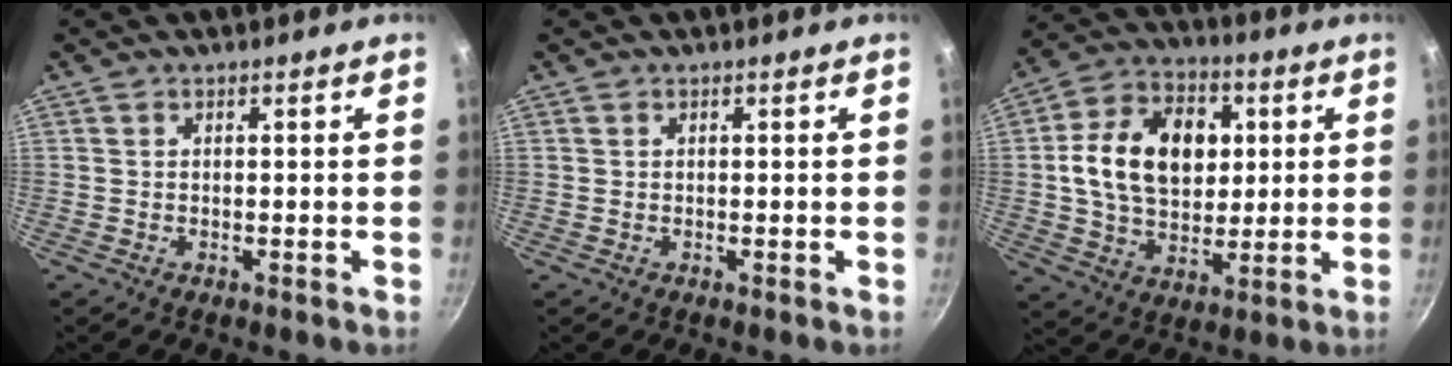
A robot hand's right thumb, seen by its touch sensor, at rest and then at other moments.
{"total": 0.0}
{"total": 18.3, "force": [3.0, 13.0, 12.5], "torque": [-0.179, 0.011, 0.042]}